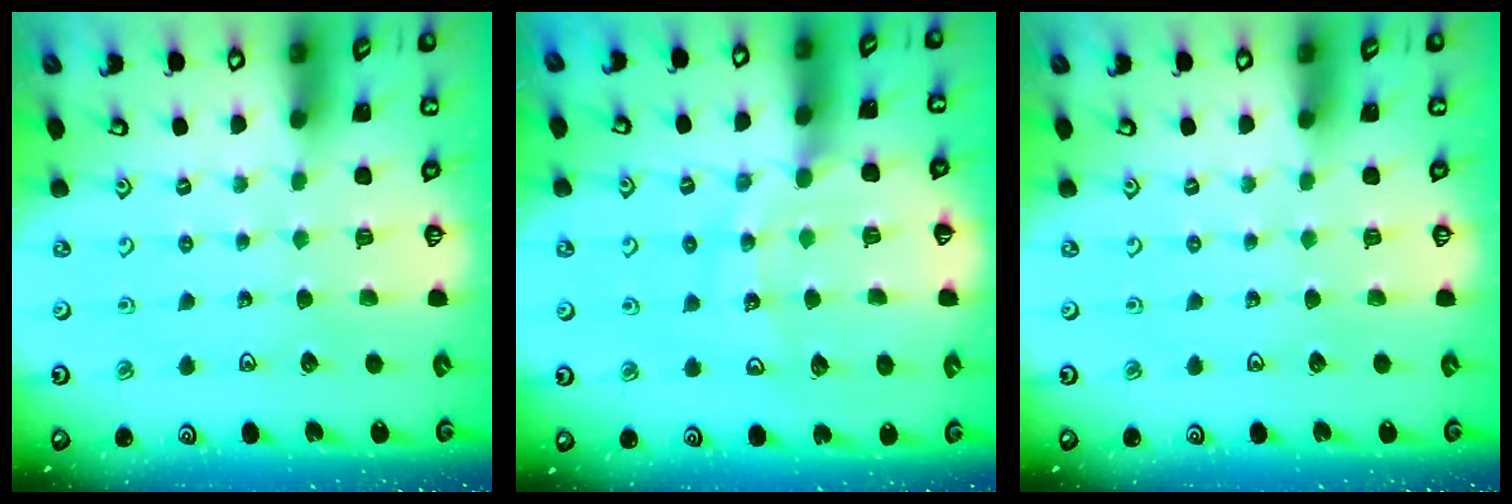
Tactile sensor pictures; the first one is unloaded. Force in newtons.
{"total": 12.7, "press": 12.6, "slide": 1.6}
{"total": 0.0}